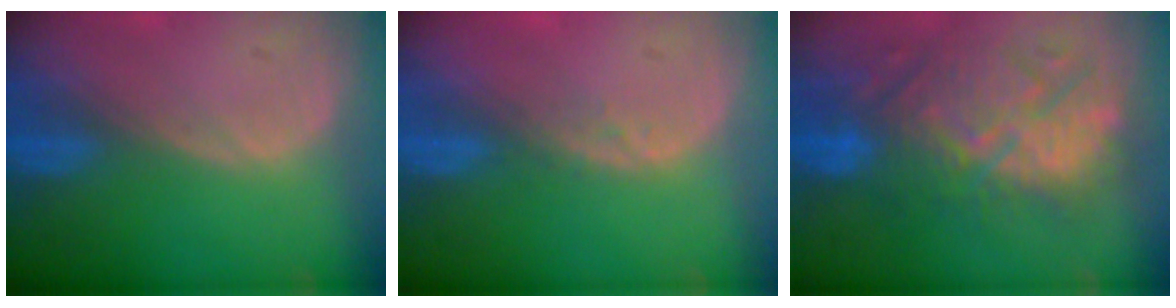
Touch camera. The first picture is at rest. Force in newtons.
{"total": 1.3, "press": 1.3, "slide": 0.2}
{"total": 11.5, "press": 11.3, "slide": 2.5}